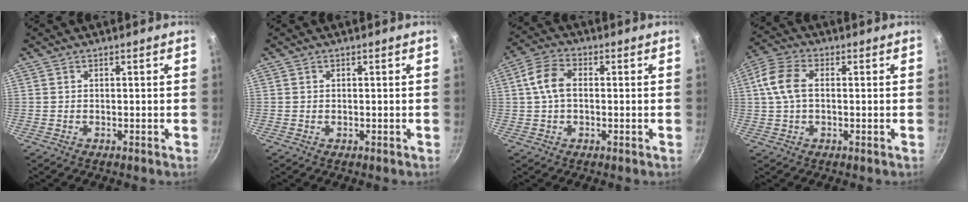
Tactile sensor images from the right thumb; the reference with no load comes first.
{"total": 0.0}
{"total": 6.8, "force": [0.5, 4.4, 5.2], "torque": [-0.104, 0.021, 0.003]}
{"total": 7.8, "force": [0.8, 4.7, 6.1], "torque": [-0.132, 0.019, 0.007]}